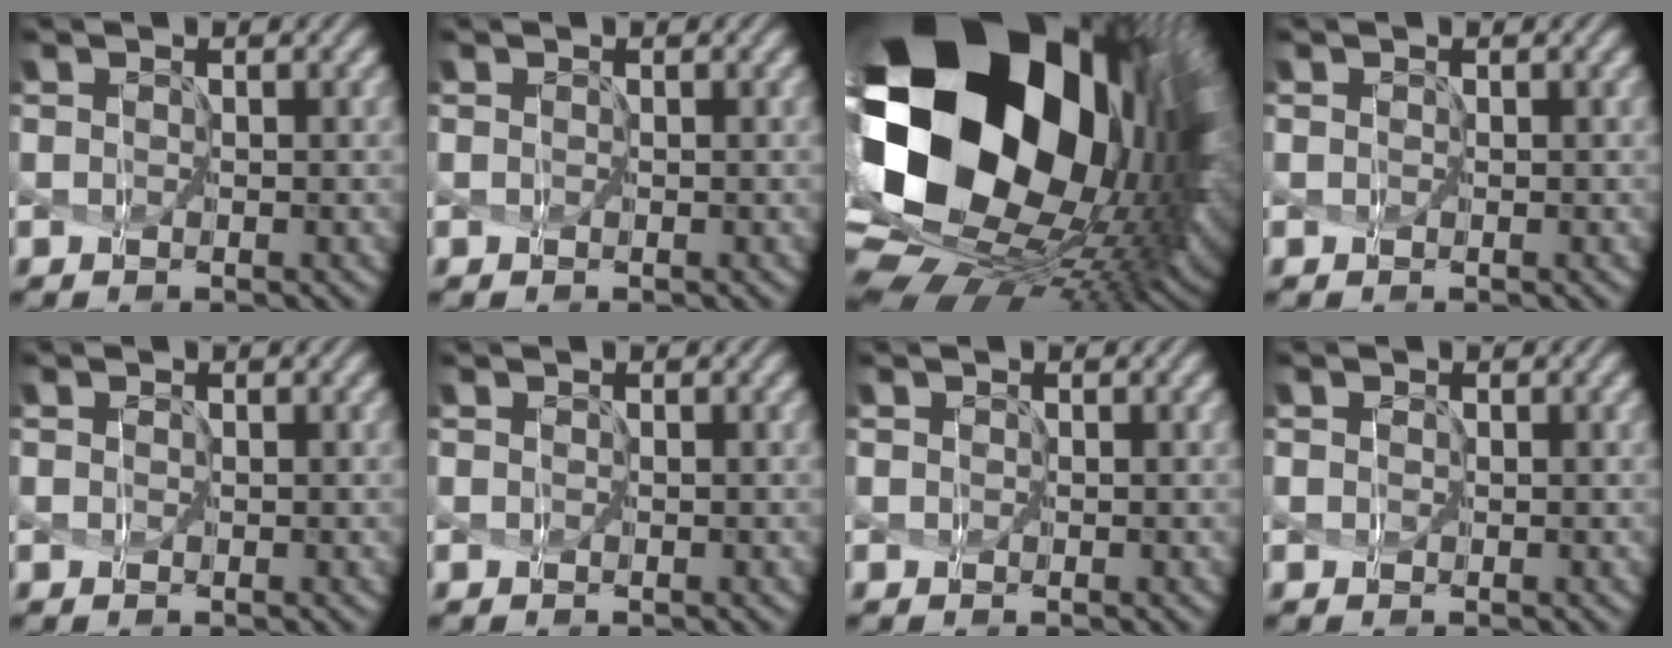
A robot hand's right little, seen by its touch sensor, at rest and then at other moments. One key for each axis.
{"total": 0.0}
{"total": 21.8, "fx": 5.4, "fy": 15.1, "fz": 14.8, "tx": -0.295, "ty": -0.046, "tz": 0.143}
{"total": 0.0}
{"total": 0.6, "fx": 0.3, "fy": 0.5, "fz": 0.3, "tx": 0.001, "ty": 0.004, "tz": -0.001}
{"total": 0.0}
{"total": 0.7, "fx": 0.3, "fy": 0.6, "fz": 0.3, "tx": 0.000, "ty": 0.007, "tz": -0.002}
{"total": 1.0, "fx": 0.4, "fy": 0.8, "fz": 0.5, "tx": 0.002, "ty": 0.012, "tz": -0.002}